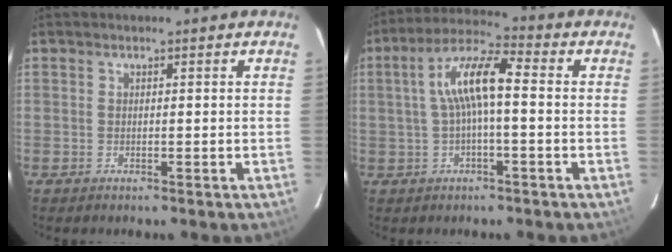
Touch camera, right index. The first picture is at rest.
{"total": 9.0, "force": [0.2, 2.1, 8.8], "torque": [-0.171, 0.021, 0.004]}